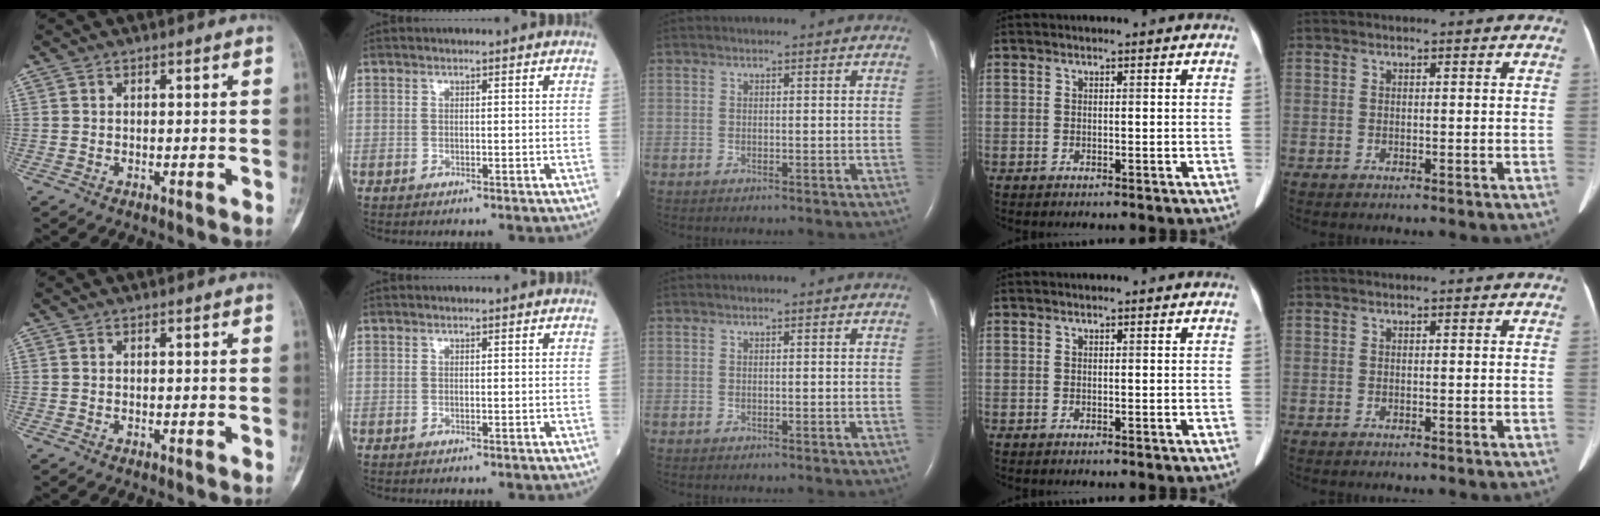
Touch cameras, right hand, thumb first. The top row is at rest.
{}